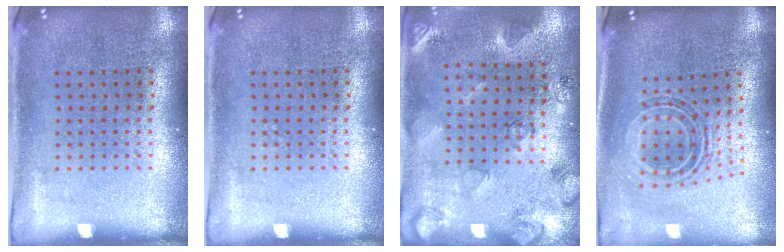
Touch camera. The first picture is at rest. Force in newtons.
{"total": 0.0}
{"total": 2.1, "press": 1.9, "slide": 0.8}
{"total": 0.9, "press": 0.9, "slide": 0.4}